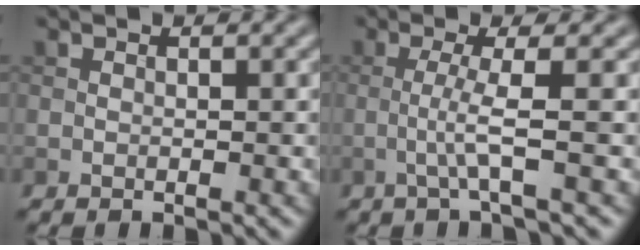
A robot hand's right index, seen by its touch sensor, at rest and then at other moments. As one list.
[{"total": 2.9, "force": [-0.6, 0.2, 2.9], "torque": [-0.057, 0.002, -0.019]}]